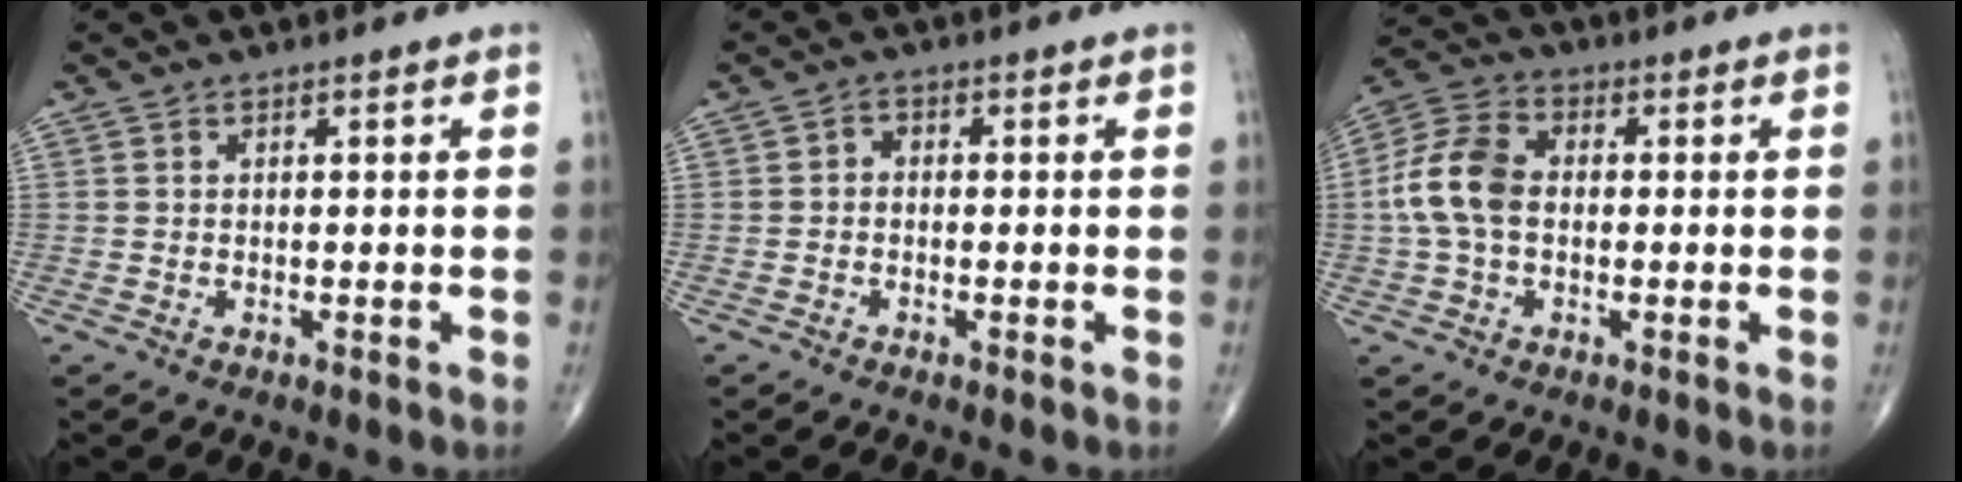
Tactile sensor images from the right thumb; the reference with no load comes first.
{"total": 1.4, "force": [-0.4, 1.1, 0.8], "torque": [-0.001, 0.007, -0.015]}
{"total": 10.0, "force": [-0.2, 6.8, 7.4], "torque": [-0.151, 0.028, -0.014]}